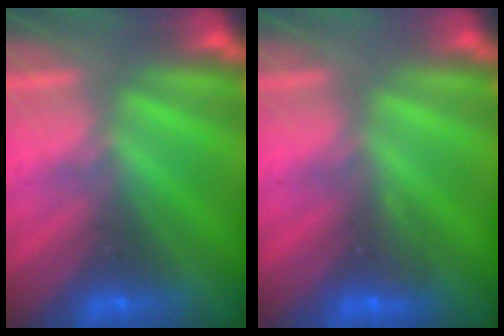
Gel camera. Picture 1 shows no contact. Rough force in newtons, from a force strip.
{"total": 2.9}